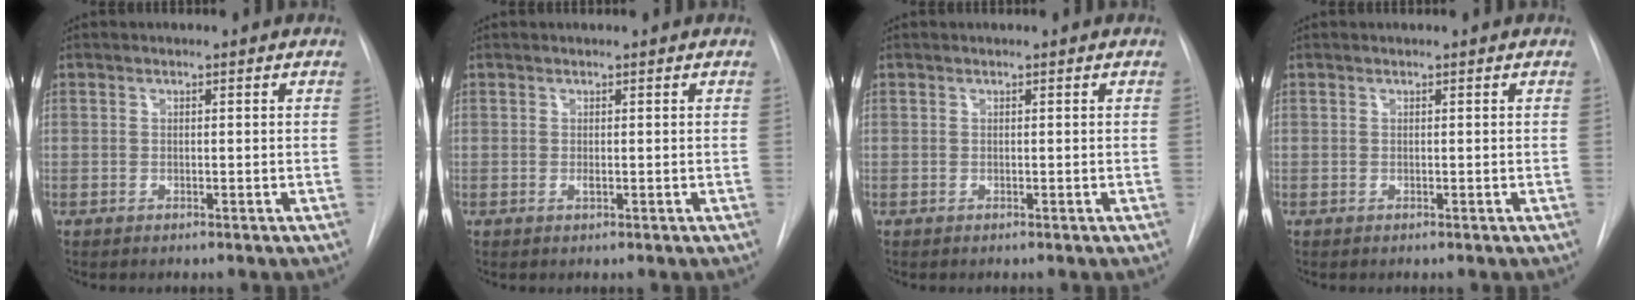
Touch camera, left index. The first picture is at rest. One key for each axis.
{"total": 0.8, "fx": 0.3, "fy": 0.2, "fz": 0.7, "tx": -0.017, "ty": 0.005, "tz": 0.006}
{"total": 0.0}
{"total": 0.0}